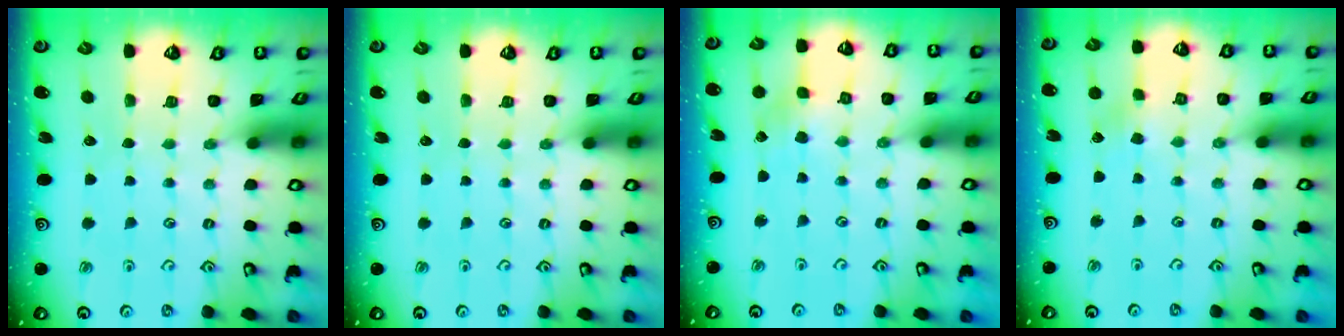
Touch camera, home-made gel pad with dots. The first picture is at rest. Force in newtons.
{"total": 0.0}
{"total": 2.8, "press": 2.8, "slide": 0.1}
{"total": 2.3, "press": 2.3, "slide": 0.4}